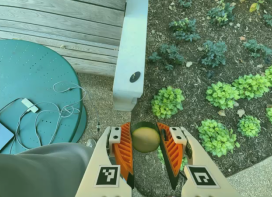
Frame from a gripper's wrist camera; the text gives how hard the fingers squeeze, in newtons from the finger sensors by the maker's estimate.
{"total": 13.7, "left": 13.6, "right": 13.9}